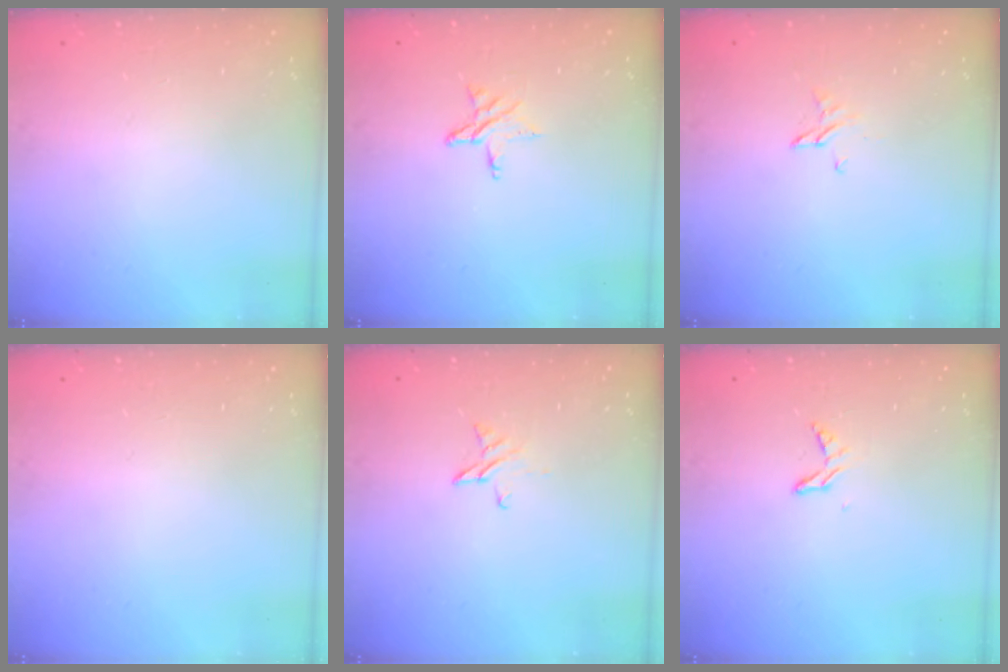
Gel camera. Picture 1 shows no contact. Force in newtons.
{"total": 5.2, "press": 5.2, "slide": 0.5}
{"total": 2.6, "press": 2.6, "slide": 0.3}
{"total": 0.0}
{"total": 3.7, "press": 3.6, "slide": 0.4}
{"total": 5.1, "press": 5.1, "slide": 0.5}